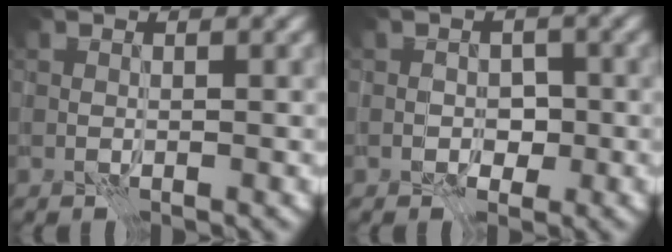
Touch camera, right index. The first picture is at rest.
{"total": 1.7, "force": [-0.5, 1.3, 0.9], "torque": [-0.007, -0.001, -0.010]}